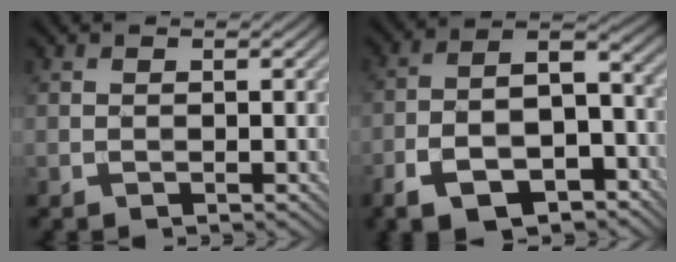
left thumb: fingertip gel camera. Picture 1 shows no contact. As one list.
[{"total": 12.4, "force": [-7.2, 5.8, 8.3], "torque": [-0.156, -0.022, -0.123]}]